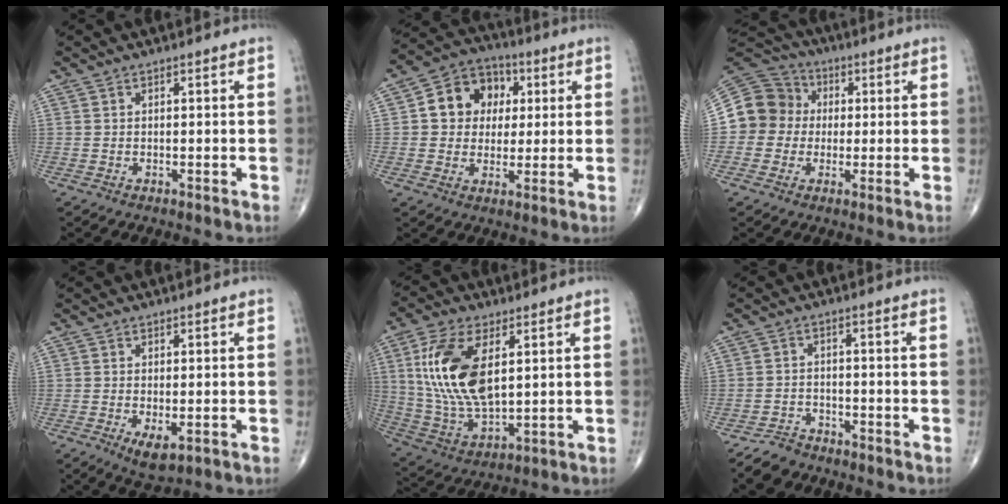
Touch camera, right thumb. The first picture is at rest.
{"total": 13.7, "force": [2.8, 11.8, 6.5], "torque": [-0.066, 0.013, 0.040]}
{"total": 12.1, "force": [0.4, 11.5, 3.6], "torque": [-0.052, 0.036, 0.003]}
{"total": 4.0, "force": [-1.2, 1.9, 3.3], "torque": [-0.057, -0.011, -0.013]}
{"total": 17.6, "force": [4.4, 8.7, 14.6], "torque": [-0.292, -0.016, 0.092]}
{"total": 4.2, "force": [-3.5, 2.2, 0.3], "torque": [-0.006, 0.013, -0.067]}